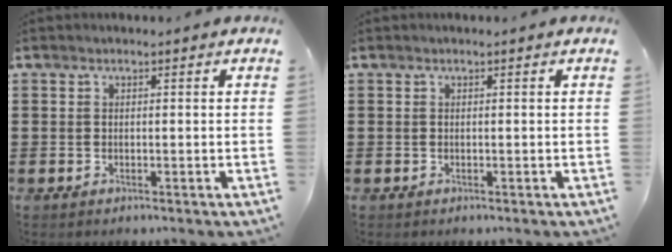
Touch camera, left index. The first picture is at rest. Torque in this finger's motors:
{"motor_torque": [0.00, 0.00, 0.00, 0.00]}